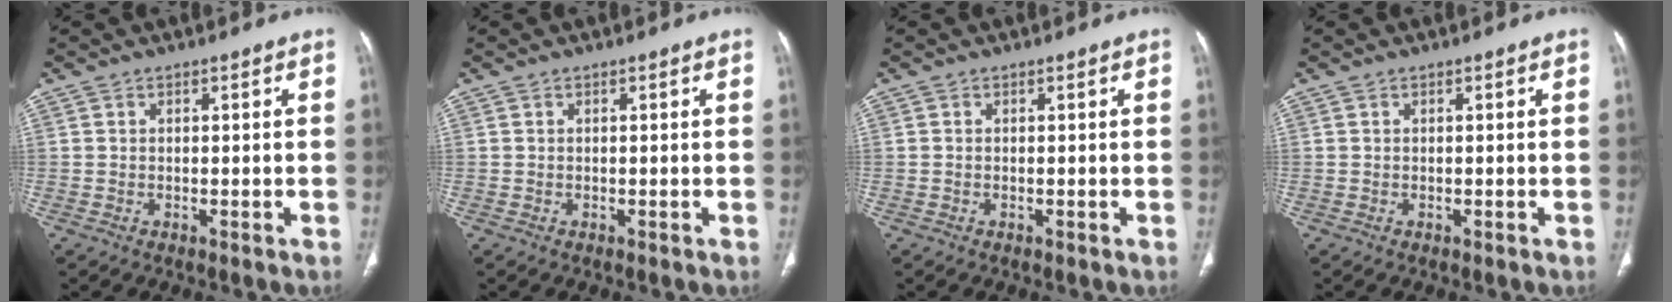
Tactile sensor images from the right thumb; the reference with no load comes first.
{"total": 0.0}
{"total": 0.0}
{"total": 0.0}